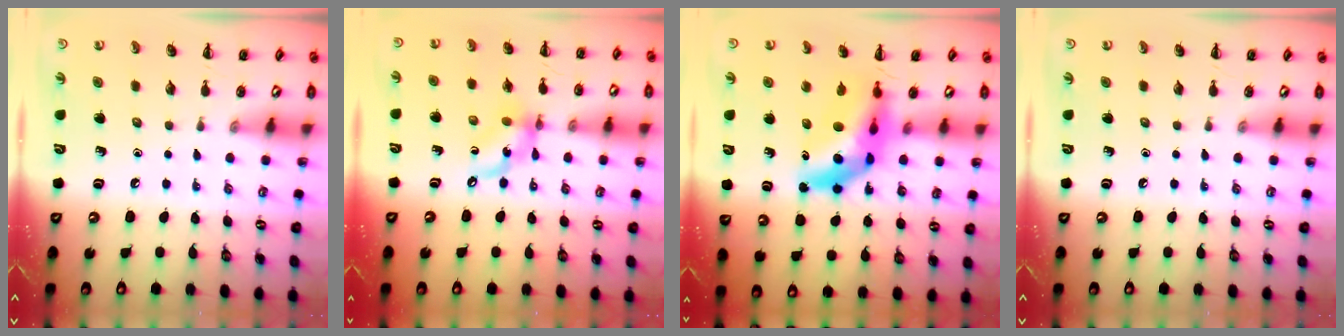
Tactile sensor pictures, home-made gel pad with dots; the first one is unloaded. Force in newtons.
{"total": 11.0, "press": 10.8, "slide": 2.4}
{"total": 11.2, "press": 10.6, "slide": 3.6}
{"total": 0.0}